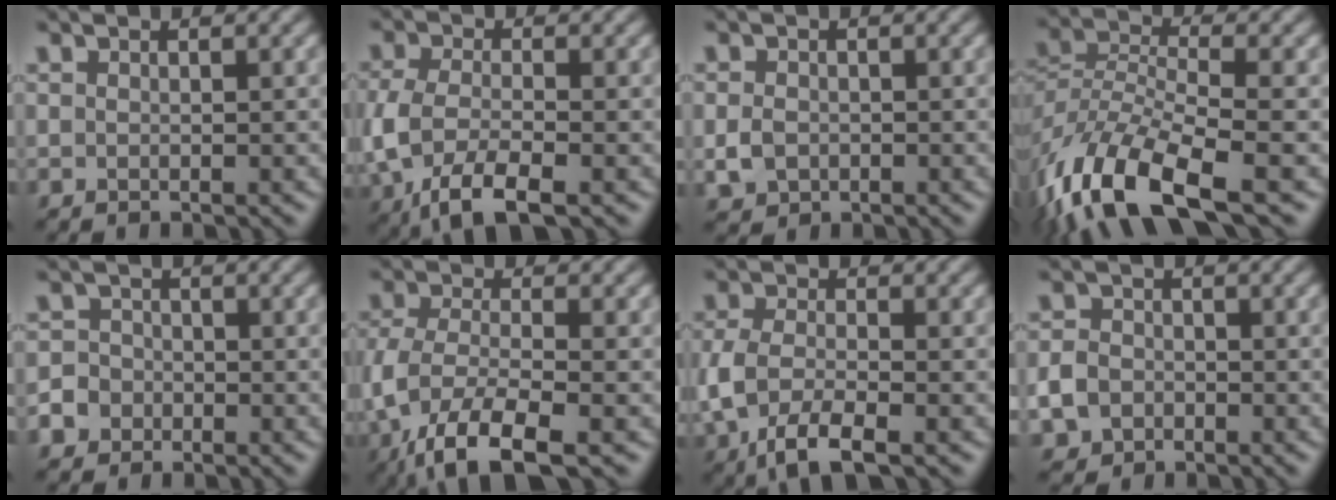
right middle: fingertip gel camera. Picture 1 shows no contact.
{"total": 6.5, "force": [-2.3, 3.1, 5.2], "torque": [-0.120, -0.007, -0.049]}
{"total": 2.1, "force": [-0.4, 1.7, 1.1], "torque": [-0.021, -0.006, -0.011]}
{"total": 11.0, "force": [-6.8, 4.2, 7.5], "torque": [-0.149, -0.013, -0.132]}
{"total": 4.7, "force": [-2.4, 3.9, 1.0], "torque": [-0.010, -0.007, -0.057]}
{"total": 7.8, "force": [-3.6, 3.0, 6.3], "torque": [-0.135, -0.014, -0.073]}
{"total": 5.6, "force": [-1.9, 2.8, 4.4], "torque": [-0.101, -0.005, -0.039]}
{"total": 4.9, "force": [-2.3, 3.9, 1.8], "torque": [-0.025, -0.013, -0.051]}